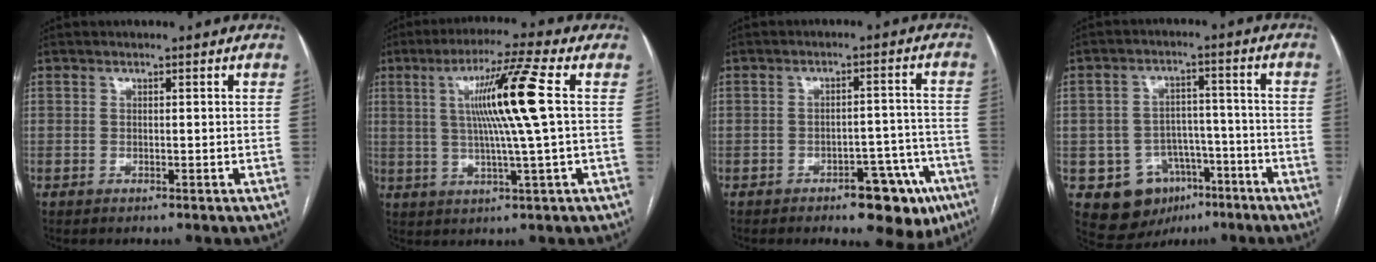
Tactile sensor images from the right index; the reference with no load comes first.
{"total": 11.3, "force": [1.9, -1.7, 11.0], "torque": [-0.193, 0.005, 0.036]}
{"total": 10.7, "force": [-6.8, 4.3, 7.0], "torque": [-0.055, 0.026, -0.084]}
{"total": 10.0, "force": [-4.8, 8.1, 3.3], "torque": [-0.048, 0.028, -0.061]}